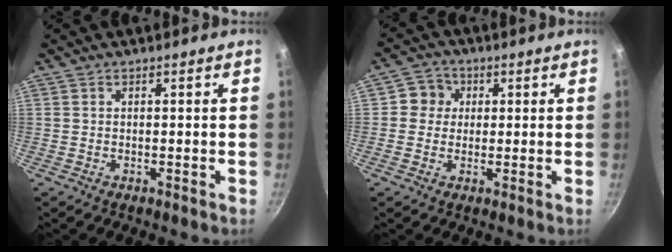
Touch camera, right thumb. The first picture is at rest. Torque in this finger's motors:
{"motor_torque": [0.20, 0.06, 0.60, -0.16, -0.01]}